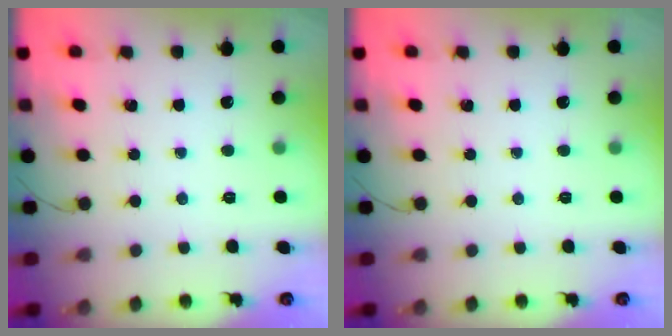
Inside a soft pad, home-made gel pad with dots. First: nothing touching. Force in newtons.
{"total": 0.0}